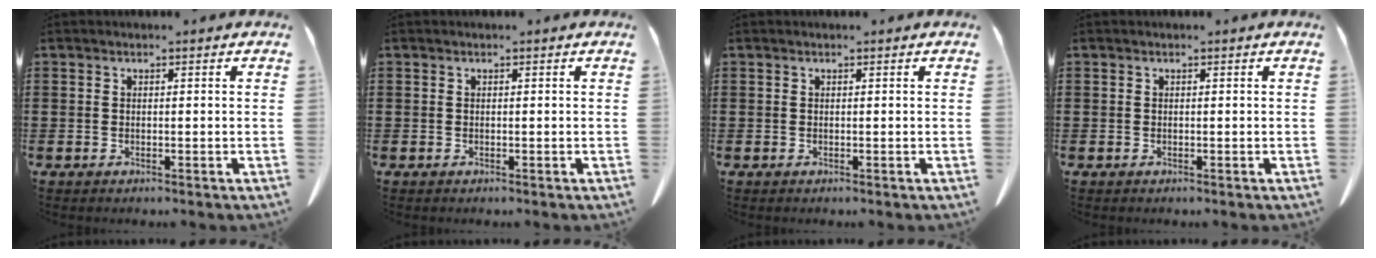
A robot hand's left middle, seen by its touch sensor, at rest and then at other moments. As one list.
[{"total": 0.0}, {"total": 0.0}, {"total": 0.0}]